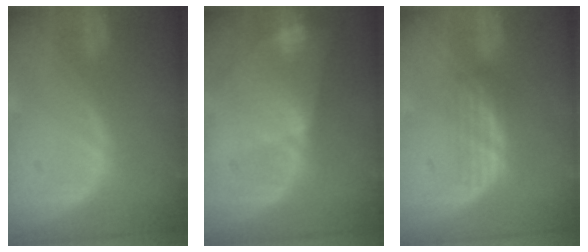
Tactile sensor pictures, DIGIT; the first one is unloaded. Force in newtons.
{"total": 7.8, "press": 7.1, "slide": 3.2}
{"total": 2.9, "press": 2.6, "slide": 1.4}